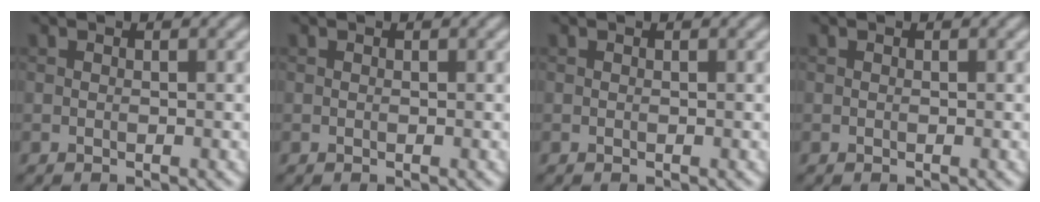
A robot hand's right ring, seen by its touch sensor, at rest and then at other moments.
{"total": 0.0}
{"total": 0.0}
{"total": 0.0}